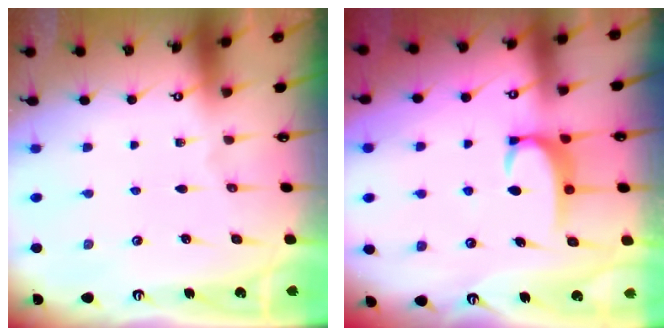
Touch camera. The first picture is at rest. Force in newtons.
{"total": 3.4, "press": 3.4, "slide": 0.4}